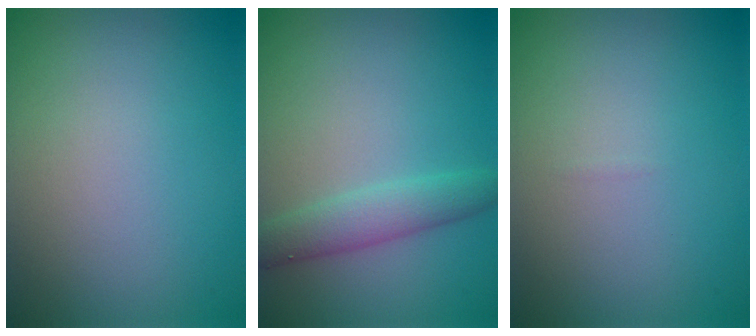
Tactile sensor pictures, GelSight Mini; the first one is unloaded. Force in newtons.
{"total": 2.9, "press": 2.9, "slide": 0.1}
{"total": 0.0}